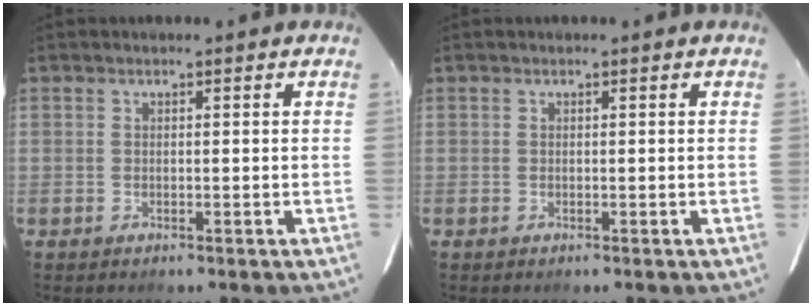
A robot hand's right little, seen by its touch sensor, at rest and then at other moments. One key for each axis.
{"total": 0.0}